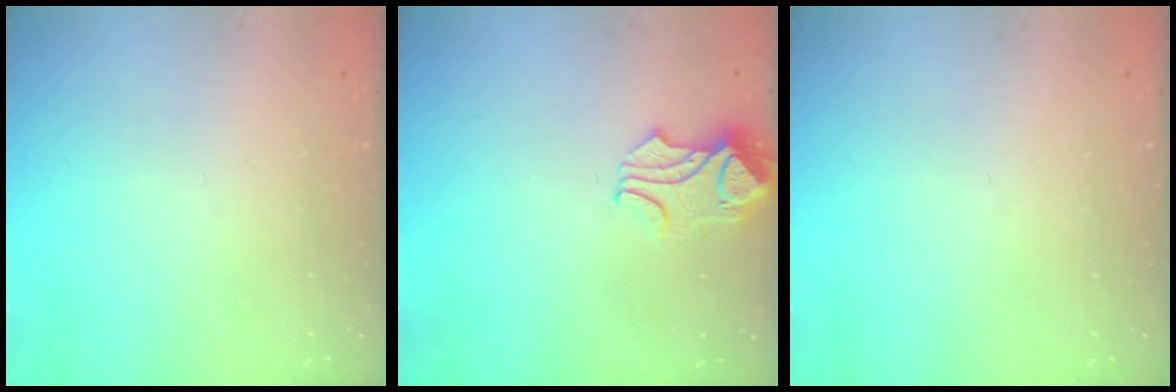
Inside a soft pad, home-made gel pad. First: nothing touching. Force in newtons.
{"total": 1.3, "press": 1.2, "slide": 0.4}
{"total": 0.0}